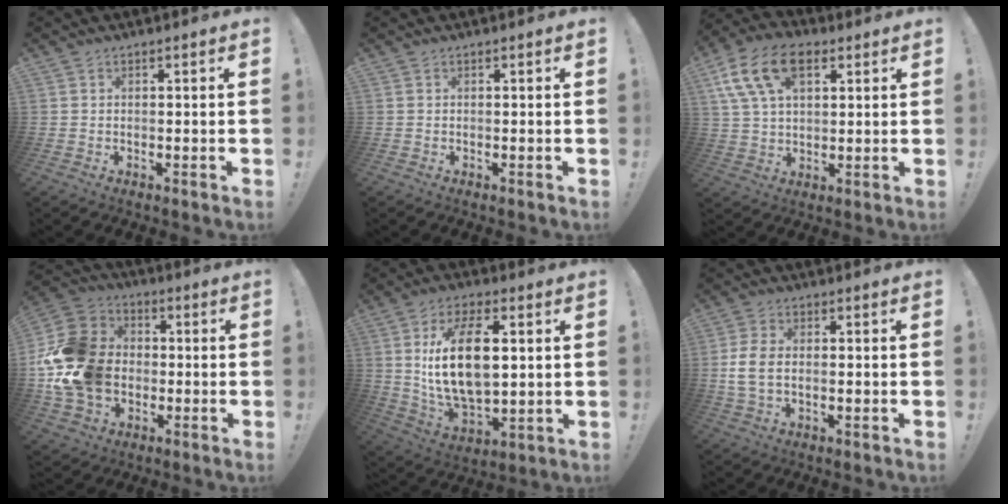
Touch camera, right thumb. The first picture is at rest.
{"total": 0.0}
{"total": 15.6, "force": [6.6, 9.5, 10.4], "torque": [-0.198, -0.011, 0.123]}
{"total": 20.0, "force": [-1.9, 16.2, 11.5], "torque": [-0.213, 0.023, -0.020]}
{"total": 18.3, "force": [3.7, 9.8, 15.1], "torque": [-0.268, -0.011, 0.055]}
{"total": 6.7, "force": [-0.7, 4.1, 5.3], "torque": [-0.112, 0.003, -0.010]}